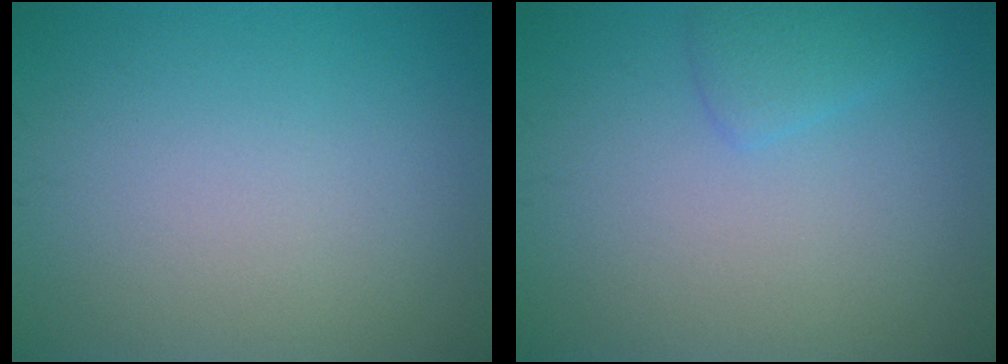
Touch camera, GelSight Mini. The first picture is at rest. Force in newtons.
{"total": 1.5, "press": 1.5, "slide": 0.0}